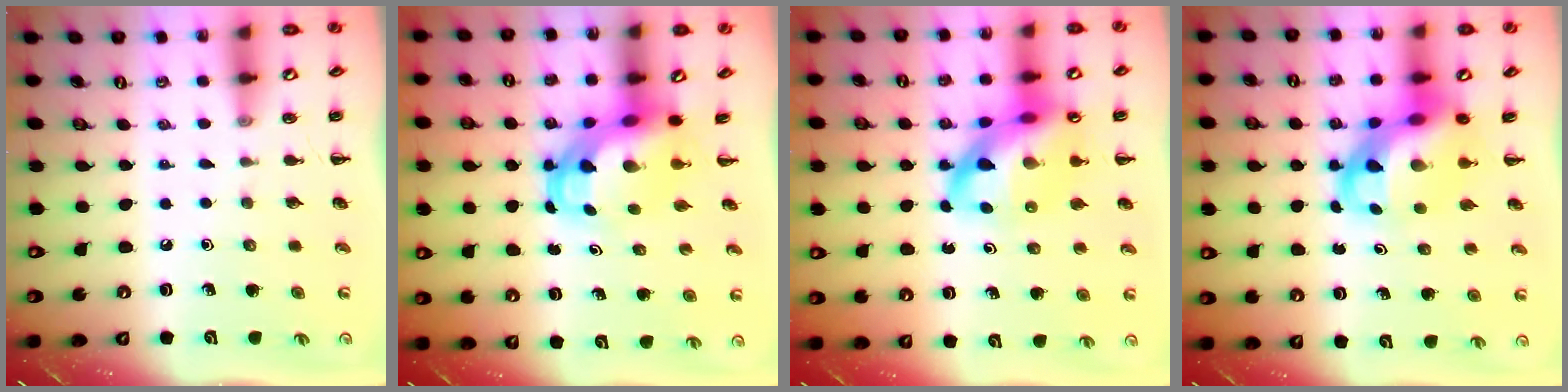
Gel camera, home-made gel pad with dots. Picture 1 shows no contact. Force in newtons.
{"total": 6.3, "press": 6.1, "slide": 1.6}
{"total": 16.9, "press": 16.3, "slide": 4.2}
{"total": 10.4, "press": 10.1, "slide": 2.6}